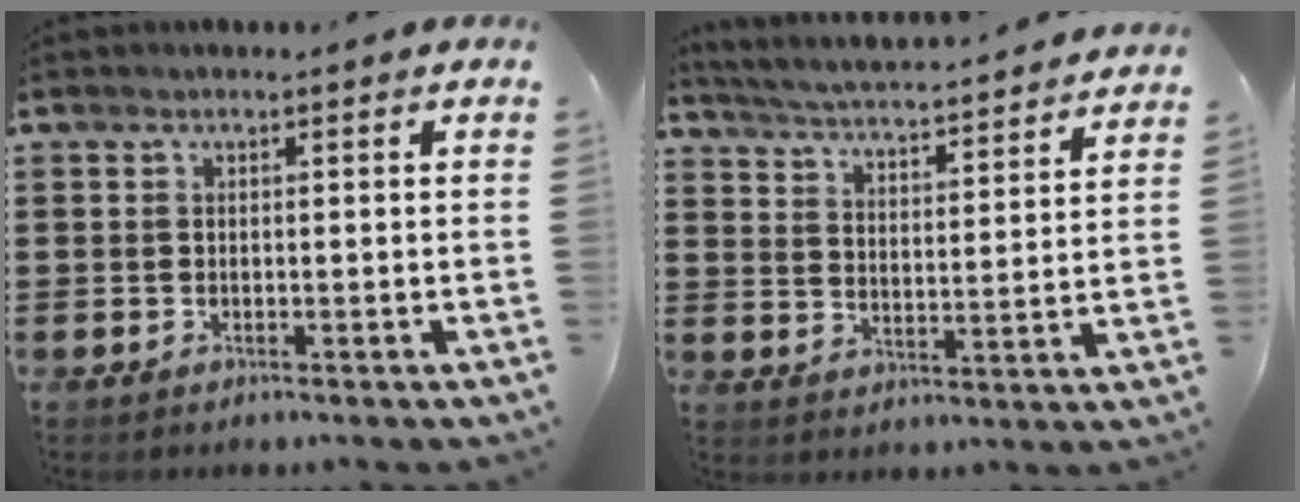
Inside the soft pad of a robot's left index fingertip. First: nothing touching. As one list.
[{"total": 3.7, "force": [3.6, -0.8, 0.6], "torque": [-0.034, -0.039, 0.052]}]